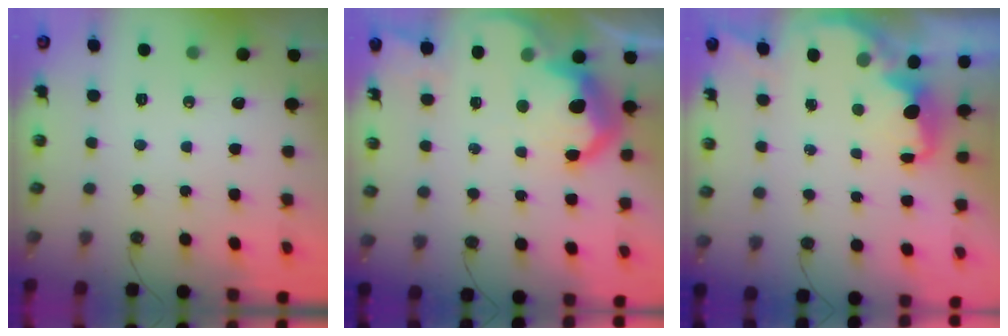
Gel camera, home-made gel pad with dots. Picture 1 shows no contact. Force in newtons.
{"total": 14.8, "press": 14.7, "slide": 1.1}
{"total": 2.5, "press": 2.4, "slide": 0.8}